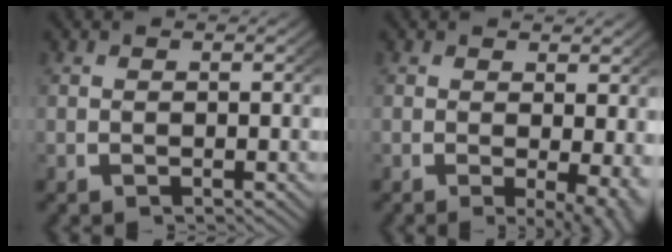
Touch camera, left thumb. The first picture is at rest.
{"total": 4.1, "force": [-0.5, 1.7, 3.7], "torque": [-0.045, -0.020, 0.000]}